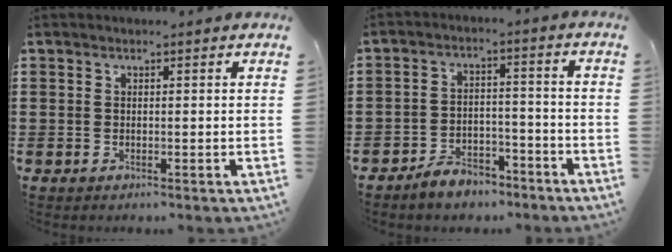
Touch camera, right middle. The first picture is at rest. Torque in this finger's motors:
{"motor_torque": [2.14, 0.00, 0.13, 0.05]}